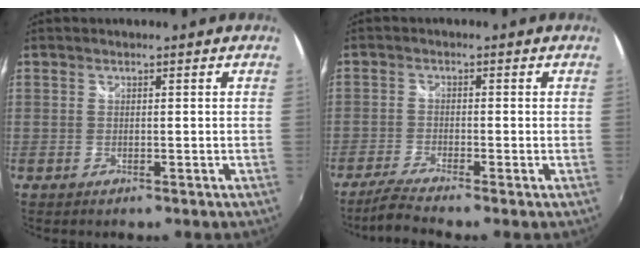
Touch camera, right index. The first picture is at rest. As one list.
[{"total": 4.1, "force": [-3.5, -0.5, 2.1], "torque": [-0.064, -0.009, -0.074]}]